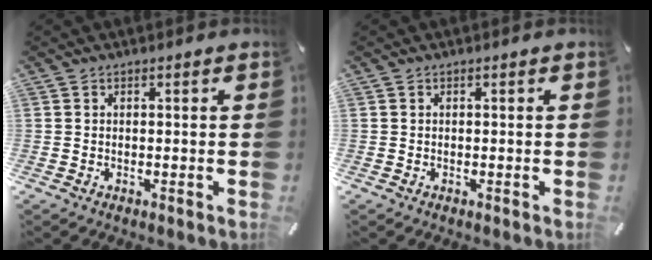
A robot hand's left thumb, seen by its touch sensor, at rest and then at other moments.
{"total": 0.0}